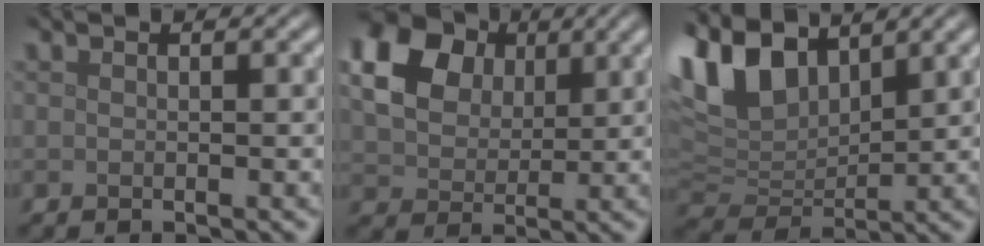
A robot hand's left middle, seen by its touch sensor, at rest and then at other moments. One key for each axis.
{"total": 17.3, "fx": 7.4, "fy": 13.1, "fz": 8.5, "tx": -0.197, "ty": 0.028, "tz": 0.120}
{"total": 8.8, "fx": 4.9, "fy": 4.9, "fz": 5.4, "tx": -0.137, "ty": 0.013, "tz": 0.090}